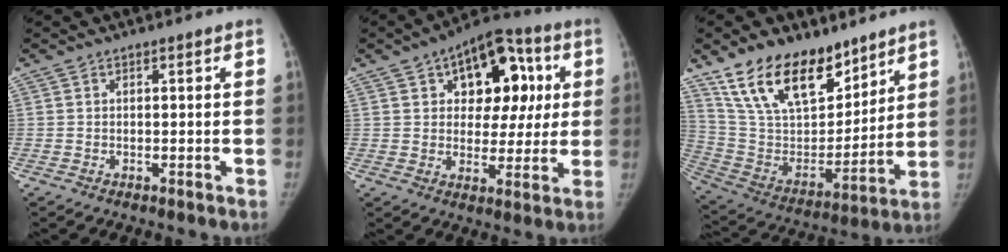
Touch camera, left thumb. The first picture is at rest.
{"total": 17.2, "force": [5.4, 10.8, 12.3], "torque": [-0.108, 0.013, 0.074]}
{"total": 21.5, "force": [14.8, 11.0, 11.2], "torque": [-0.158, -0.063, 0.274]}